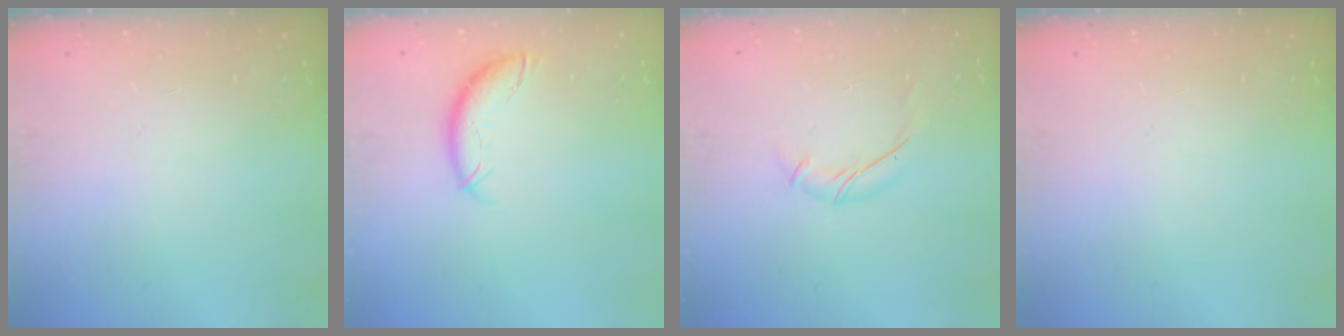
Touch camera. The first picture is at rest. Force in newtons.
{"total": 8.2, "press": 8.2, "slide": 0.7}
{"total": 7.7, "press": 7.6, "slide": 0.8}
{"total": 0.0}